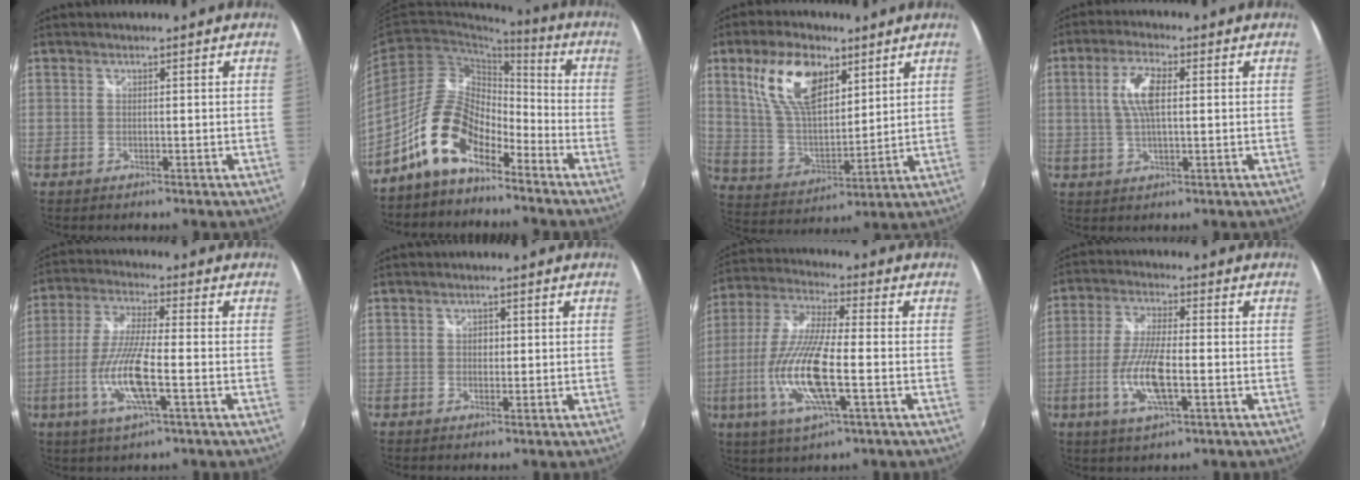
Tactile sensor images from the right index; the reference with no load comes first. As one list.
[{"total": 12.4, "force": [-8.2, 5.8, 7.2], "torque": [-0.144, 0.020, -0.161]}, {"total": 15.8, "force": [7.9, 7.9, 11.1], "torque": [-0.215, 0.016, 0.161]}, {"total": 6.8, "force": [1.0, 2.5, 6.3], "torque": [-0.125, 0.009, 0.021]}, {"total": 12.0, "force": [-3.4, 2.1, 11.3], "torque": [-0.234, -0.010, -0.066]}, {"total": 1.3, "force": [0.1, 1.2, 0.6], "torque": [-0.006, 0.003, -0.001]}, {"total": 16.2, "force": [-4.0, 3.7, 15.2], "torque": [-0.317, -0.014, -0.078]}, {"total": 10.1, "force": [-2.7, 2.8, 9.3], "torque": [-0.192, -0.007, -0.055]}]